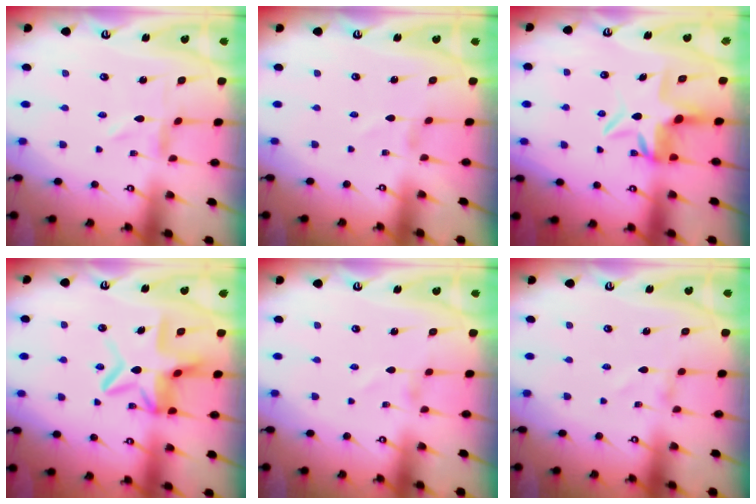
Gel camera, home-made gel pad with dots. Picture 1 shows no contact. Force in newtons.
{"total": 1.0, "press": 1.0, "slide": 0.1}
{"total": 6.2, "press": 6.1, "slide": 0.7}
{"total": 12.2, "press": 12.1, "slide": 1.3}
{"total": 0.0}
{"total": 1.0, "press": 1.0, "slide": 0.1}